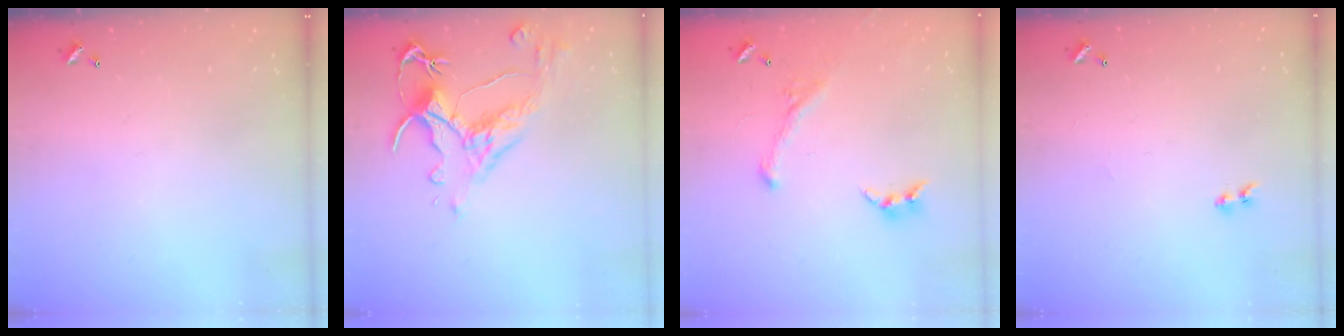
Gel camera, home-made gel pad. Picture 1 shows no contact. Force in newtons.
{"total": 4.0, "press": 3.7, "slide": 1.4}
{"total": 1.4, "press": 0.6, "slide": 1.2}
{"total": 1.3, "press": 1.1, "slide": 0.7}